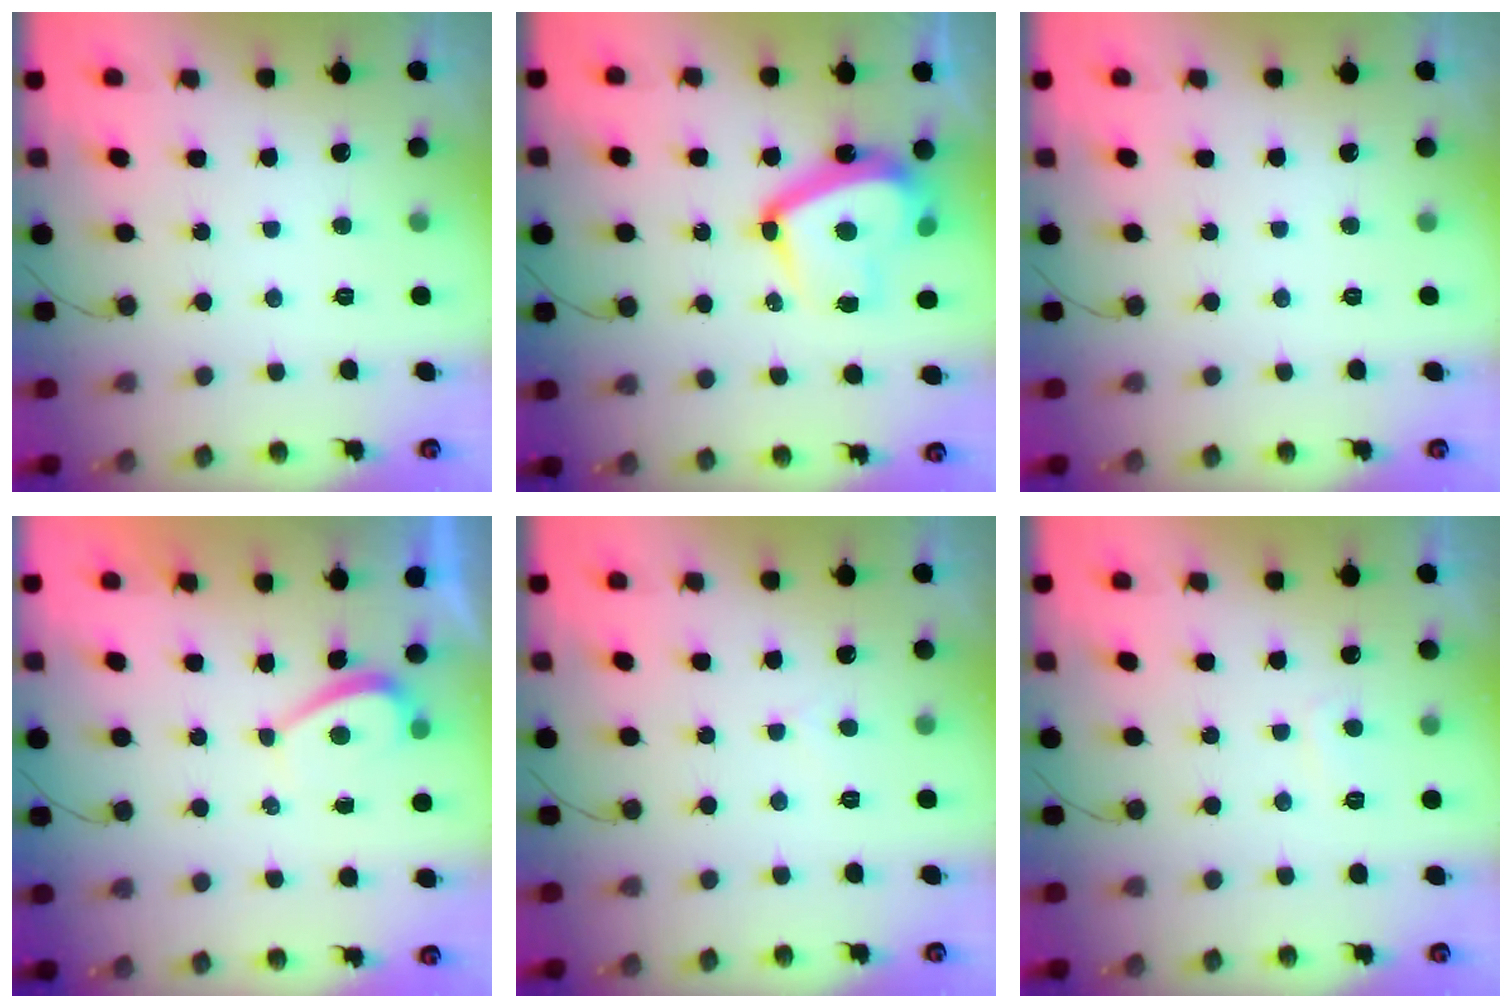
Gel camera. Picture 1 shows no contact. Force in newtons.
{"total": 16.0, "press": 15.9, "slide": 1.4}
{"total": 0.0}
{"total": 1.3, "press": 1.1, "slide": 0.5}
{"total": 2.2, "press": 2.2, "slide": 0.3}
{"total": 2.0, "press": 1.9, "slide": 0.6}